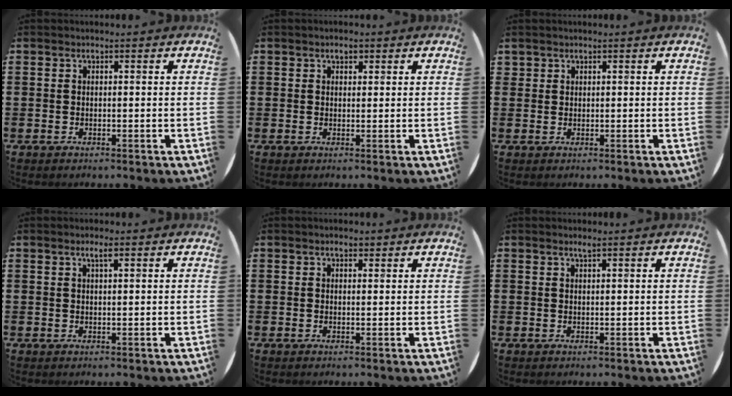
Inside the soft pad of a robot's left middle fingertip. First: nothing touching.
{"total": 1.3, "force": [0.9, 0.7, 0.6], "torque": [-0.005, 0.002, 0.015]}
{"total": 0.8, "force": [0.7, 0.4, -0.1], "torque": [0.000, 0.003, 0.014]}
{"total": 1.5, "force": [1.0, 0.2, 1.1], "torque": [-0.023, 0.003, 0.016]}
{"total": 1.1, "force": [0.9, 0.5, 0.4], "torque": [-0.001, 0.002, 0.015]}
{"total": 0.8, "force": [0.7, -0.1, 0.4], "torque": [-0.007, -0.001, 0.013]}